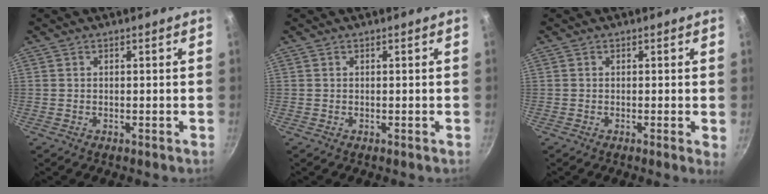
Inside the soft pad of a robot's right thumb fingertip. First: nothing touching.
{"total": 0.0}
{"total": 1.3, "force": [-0.1, 0.0, 1.3], "torque": [-0.018, -0.006, -0.005]}